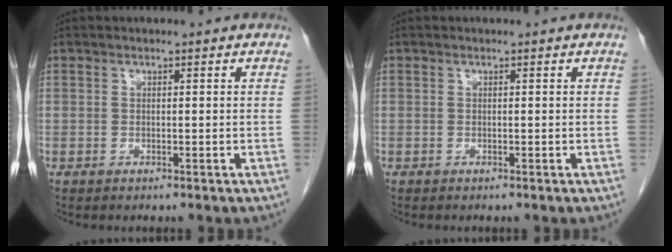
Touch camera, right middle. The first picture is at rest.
{"total": 0.0}